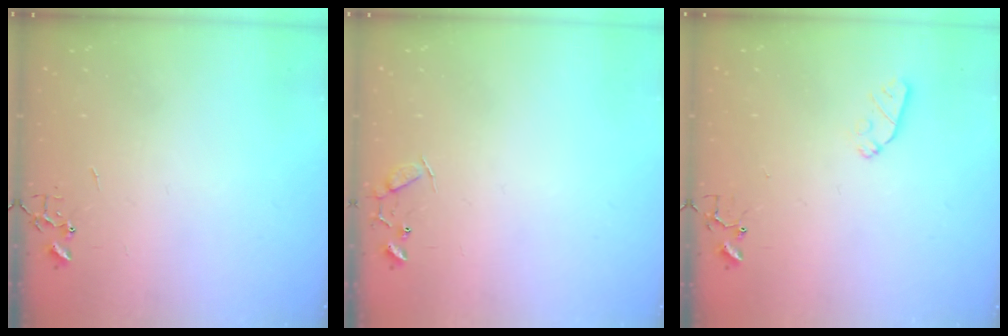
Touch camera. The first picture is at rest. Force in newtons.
{"total": 7.7, "press": 7.6, "slide": 0.5}
{"total": 6.2, "press": 6.2, "slide": 0.9}